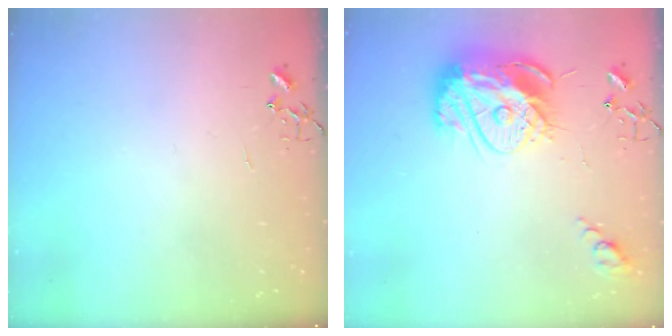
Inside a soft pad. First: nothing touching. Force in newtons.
{"total": 17.6, "press": 17.6, "slide": 1.5}